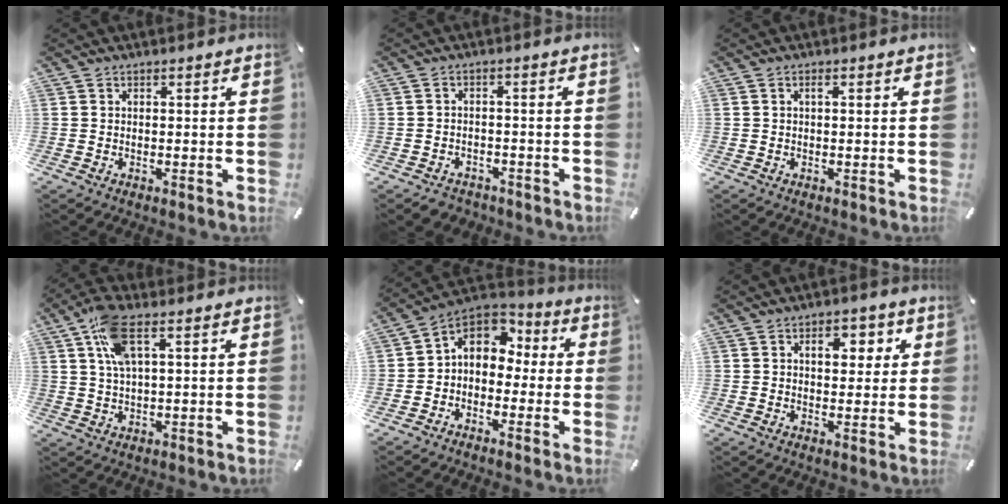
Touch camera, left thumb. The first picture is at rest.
{"total": 3.1, "force": [-2.4, 1.8, 0.5], "torque": [-0.006, 0.014, -0.048]}
{"total": 0.8, "force": [0.2, 0.2, 0.7], "torque": [-0.014, 0.002, 0.003]}
{"total": 9.3, "force": [3.8, 3.4, 7.8], "torque": [-0.157, 0.002, 0.068]}
{"total": 7.6, "force": [0.8, 6.8, 3.4], "torque": [-0.072, 0.004, 0.014]}
{"total": 6.2, "force": [2.0, 4.1, 4.1], "torque": [-0.038, -0.008, 0.019]}